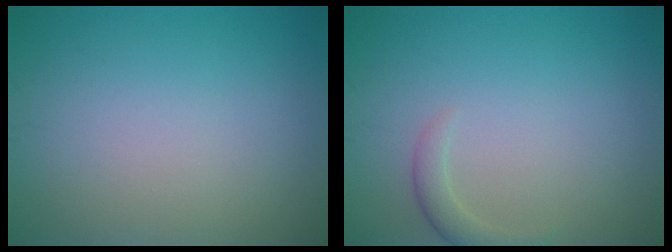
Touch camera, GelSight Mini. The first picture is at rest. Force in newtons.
{"total": 1.5, "press": 1.5, "slide": 0.1}